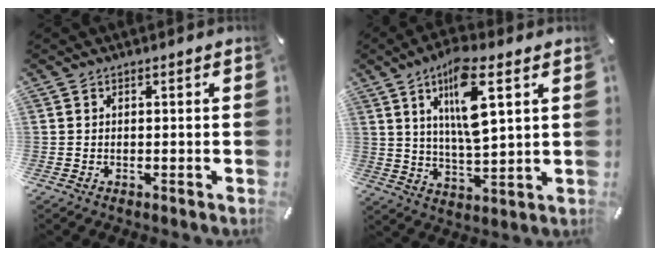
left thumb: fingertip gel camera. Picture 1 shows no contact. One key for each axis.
{"total": 12.5, "fx": 5.6, "fy": 3.7, "fz": 10.6, "tx": -0.194, "ty": -0.011, "tz": 0.092}